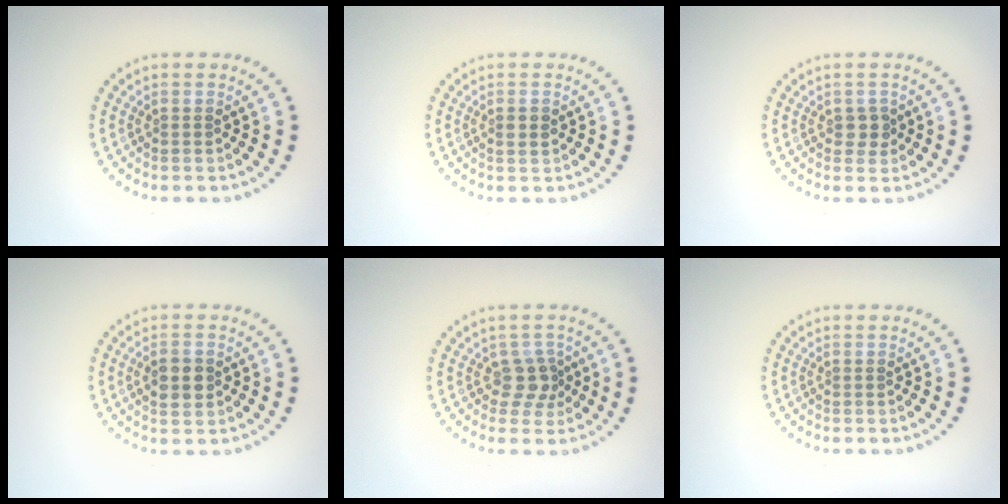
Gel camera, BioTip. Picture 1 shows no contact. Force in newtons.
{"total": 1.1, "press": 1.1, "slide": 0.3}
{"total": 1.4, "press": 1.4, "slide": 0.4}
{"total": 2.9, "press": 2.9, "slide": 0.1}
{"total": 2.4, "press": 1.8, "slide": 1.6}
{"total": 0.0}